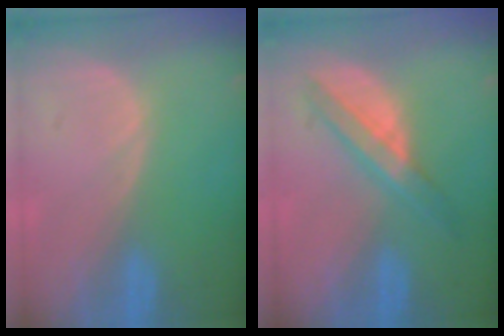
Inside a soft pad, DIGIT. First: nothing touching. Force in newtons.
{"total": 5.3, "press": 5.3, "slide": 0.3}